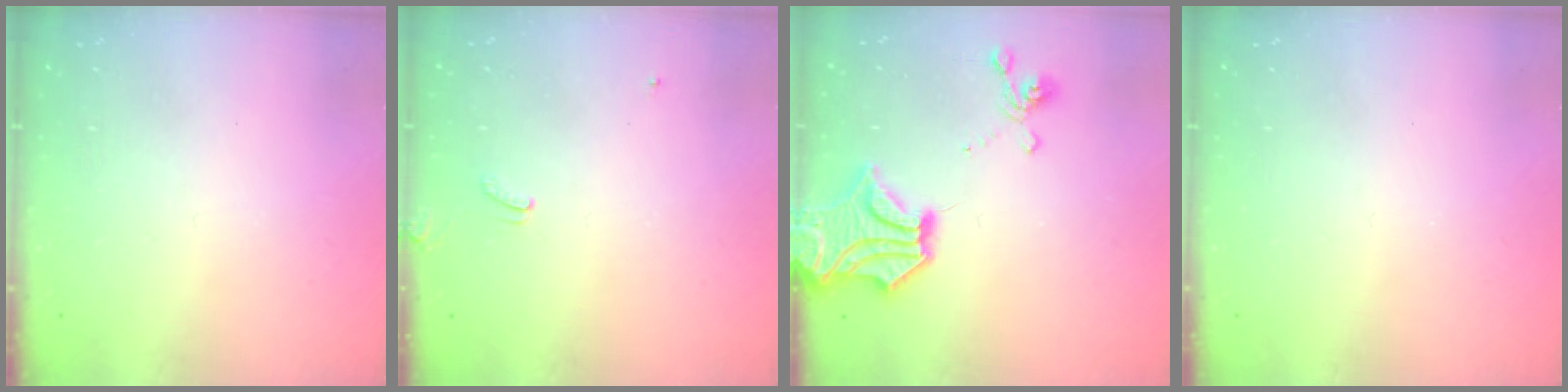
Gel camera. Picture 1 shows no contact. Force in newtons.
{"total": 2.0, "press": 2.0, "slide": 0.4}
{"total": 6.9, "press": 6.2, "slide": 2.9}
{"total": 0.0}